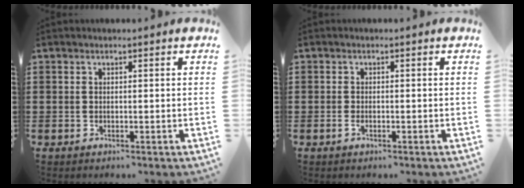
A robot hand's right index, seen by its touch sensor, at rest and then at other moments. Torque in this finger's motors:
{"motor_torque": [0.80, 1.34, 0.00, 0.00]}